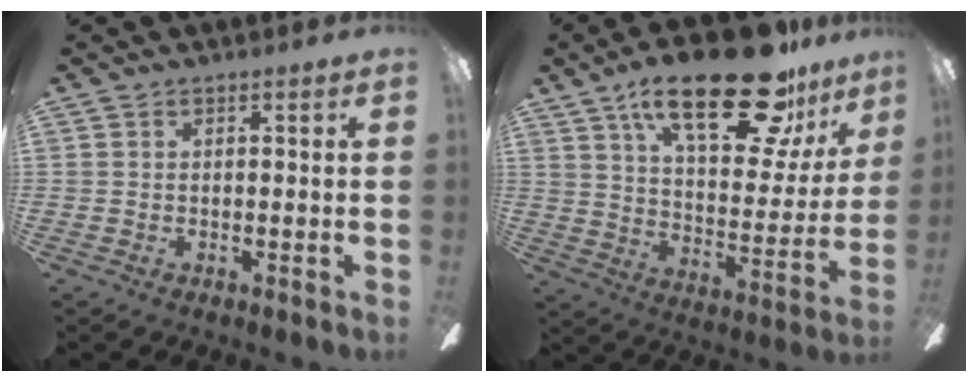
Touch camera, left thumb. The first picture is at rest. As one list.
[{"total": 27.3, "force": [17.8, 9.8, 18.2], "torque": [-0.273, -0.100, 0.287]}]